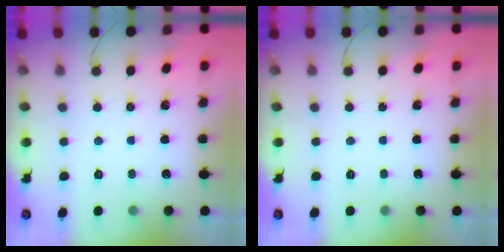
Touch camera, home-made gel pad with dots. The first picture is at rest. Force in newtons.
{"total": 0.0}